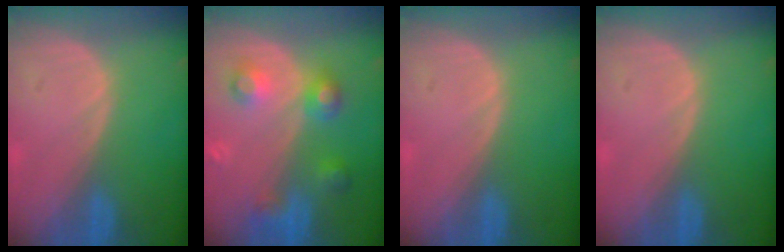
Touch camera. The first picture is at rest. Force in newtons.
{"total": 6.0, "press": 6.0, "slide": 0.3}
{"total": 0.0}
{"total": 0.0}